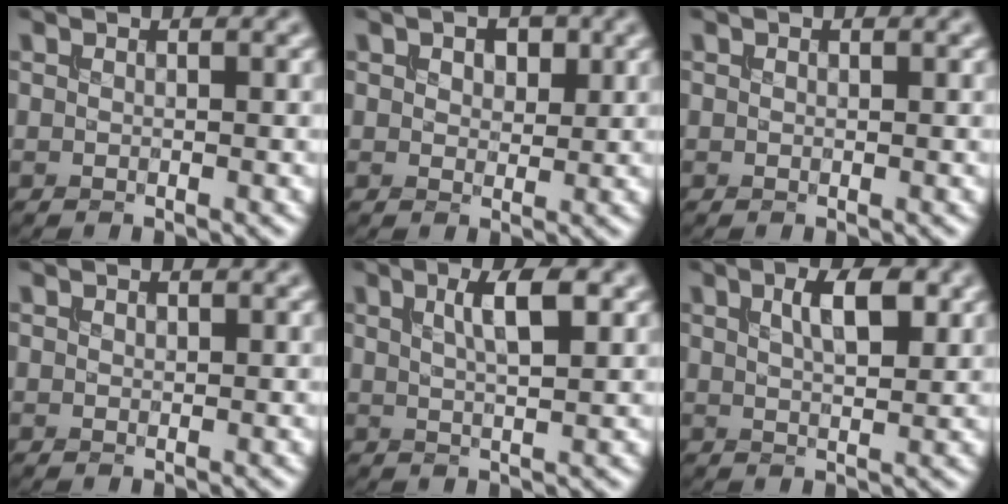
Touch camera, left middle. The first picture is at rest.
{"total": 2.6, "force": [1.2, 1.6, 1.6], "torque": [-0.024, 0.001, 0.015]}
{"total": 0.0}
{"total": 0.0}
{"total": 3.8, "force": [1.3, 1.1, 3.4], "torque": [-0.052, 0.005, 0.021]}
{"total": 3.7, "force": [1.4, 1.3, 3.1], "torque": [-0.057, 0.004, 0.026]}